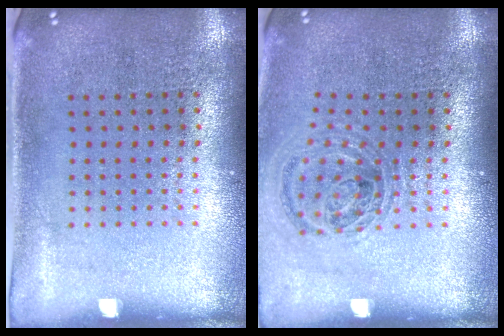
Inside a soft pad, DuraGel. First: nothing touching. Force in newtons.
{"total": 0.9, "press": 0.9, "slide": 0.3}